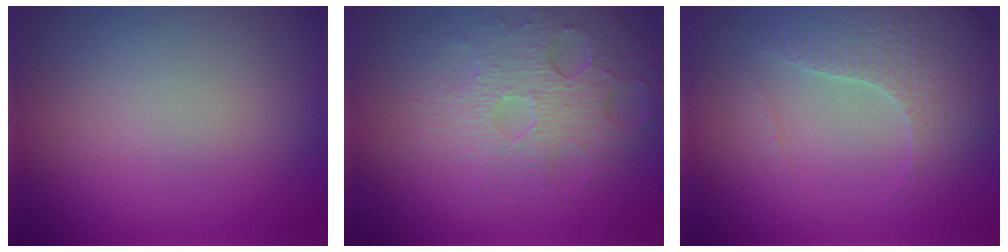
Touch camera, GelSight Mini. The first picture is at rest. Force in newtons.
{"total": 3.6, "press": 3.3, "slide": 1.5}
{"total": 3.3, "press": 3.3, "slide": 0.6}